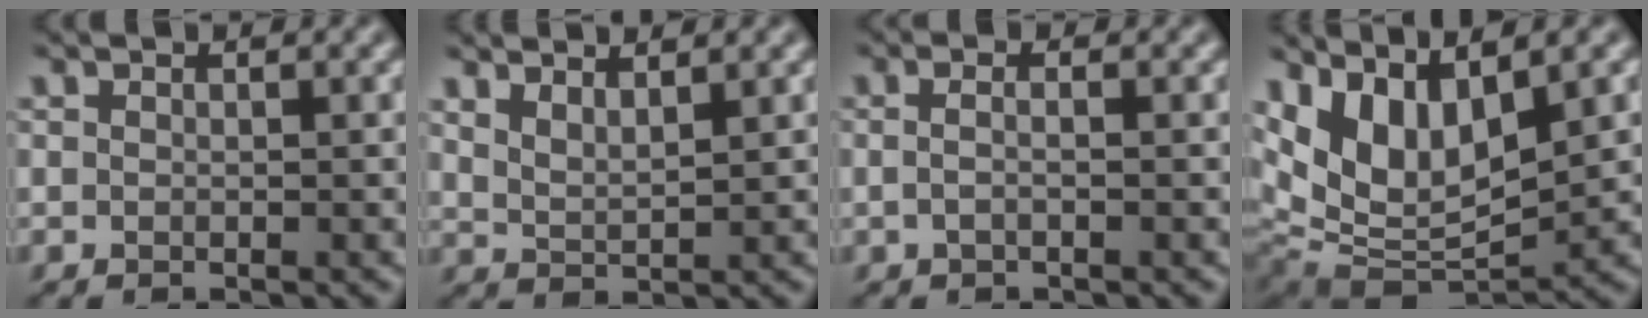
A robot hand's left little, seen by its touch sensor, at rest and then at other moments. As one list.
[{"total": 2.3, "force": [2.0, 0.3, 1.2], "torque": [-0.025, 0.002, 0.042]}, {"total": 1.6, "force": [-0.1, 0.5, 1.5], "torque": [-0.022, -0.002, -0.011]}, {"total": 10.2, "force": [2.8, 5.0, 8.4], "torque": [-0.168, -0.008, 0.056]}]